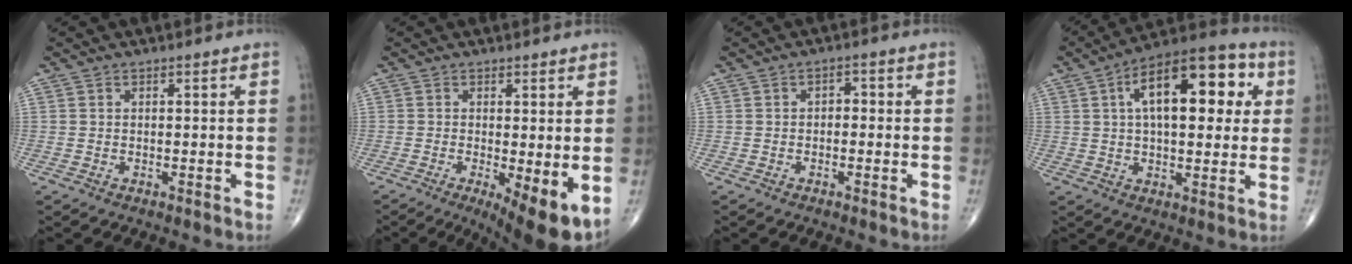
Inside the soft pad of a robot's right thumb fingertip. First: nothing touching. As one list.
[{"total": 8.5, "force": [-2.1, 2.3, 7.9], "torque": [-0.115, -0.020, -0.028]}, {"total": 1.9, "force": [-0.3, 1.3, 1.3], "torque": [-0.003, 0.011, -0.013]}, {"total": 19.5, "force": [5.1, 9.2, 16.4], "torque": [-0.213, 0.018, 0.064]}]